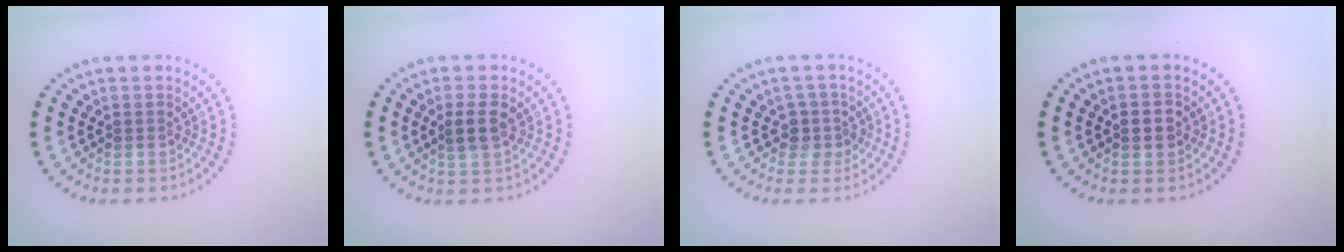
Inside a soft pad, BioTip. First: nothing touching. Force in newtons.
{"total": 1.8, "press": 1.7, "slide": 0.6}
{"total": 1.9, "press": 1.6, "slide": 1.0}
{"total": 1.4, "press": 1.4, "slide": 0.2}